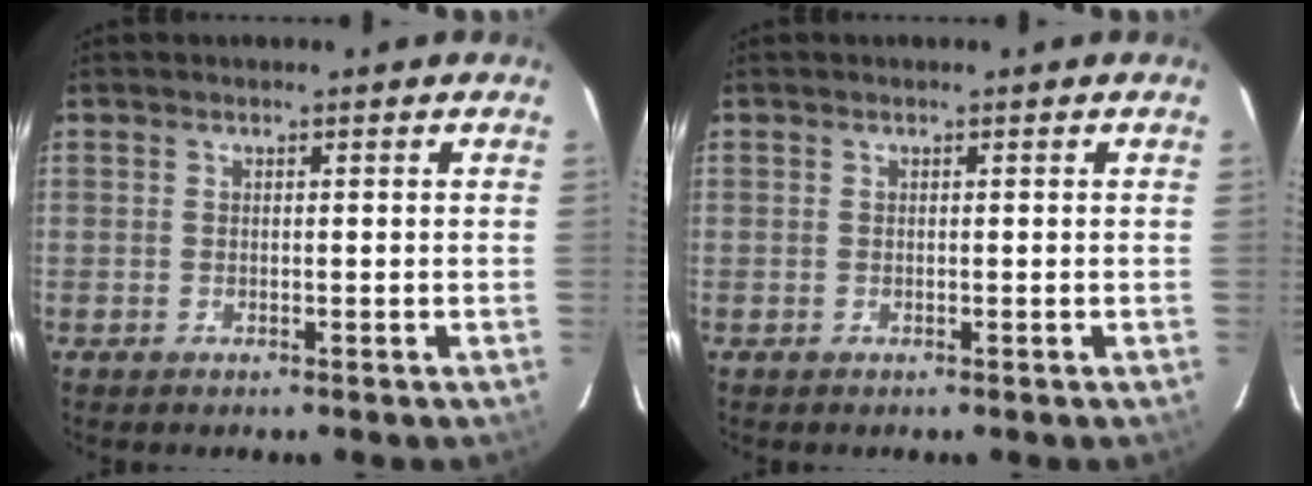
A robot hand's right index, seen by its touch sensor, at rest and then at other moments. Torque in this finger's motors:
{"motor_torque": [0.00, 0.02, -0.04, 0.00]}